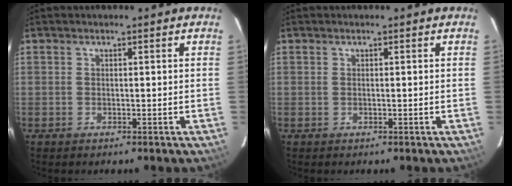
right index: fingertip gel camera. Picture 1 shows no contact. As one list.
[{"total": 0.0}]